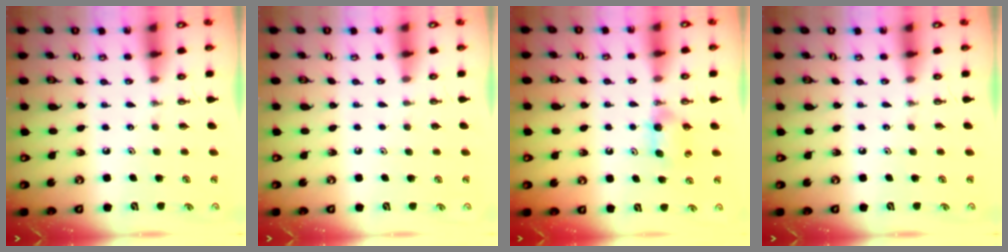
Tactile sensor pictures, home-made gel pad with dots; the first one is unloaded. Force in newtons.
{"total": 0.9, "press": 0.1, "slide": 0.9}
{"total": 5.9, "press": 2.9, "slide": 5.2}
{"total": 0.0}